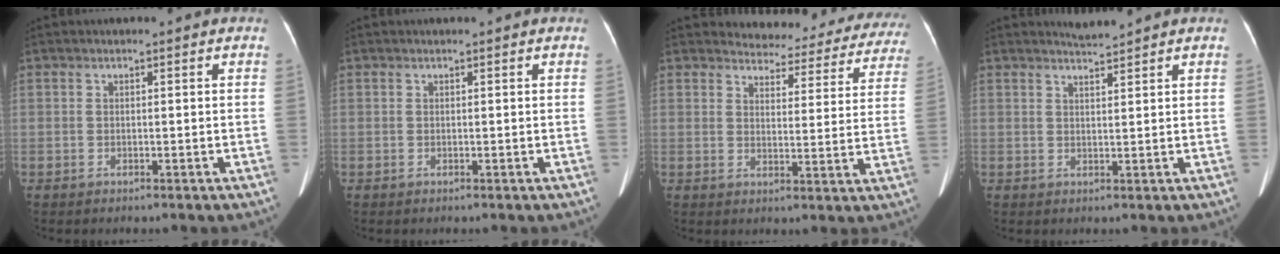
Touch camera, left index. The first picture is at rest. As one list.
[{"total": 0.0}, {"total": 18.4, "force": [17.4, 5.0, 3.2], "torque": [-0.011, -0.050, 0.177]}, {"total": 2.0, "force": [1.9, -0.5, 0.1], "torque": [-0.005, -0.003, 0.040]}]